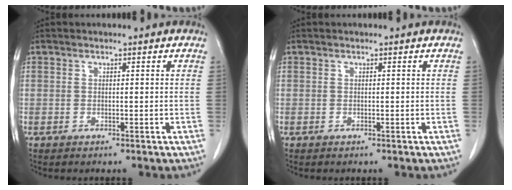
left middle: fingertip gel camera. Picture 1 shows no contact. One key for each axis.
{"total": 0.0}